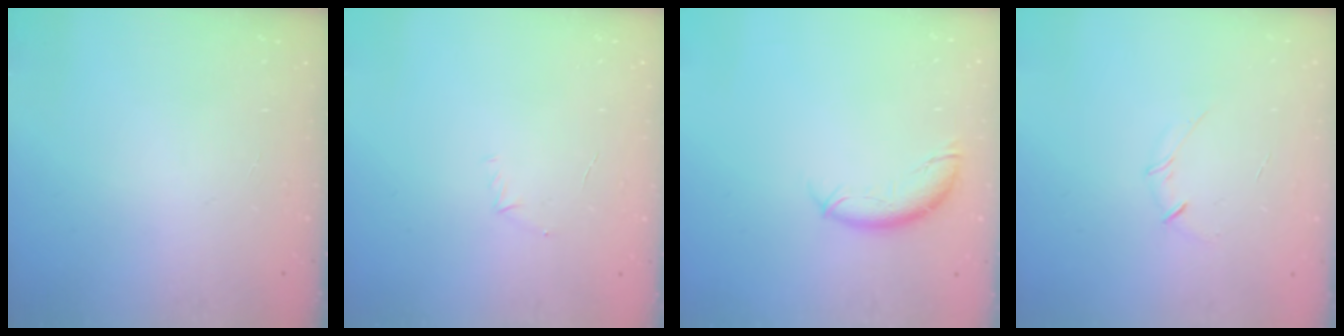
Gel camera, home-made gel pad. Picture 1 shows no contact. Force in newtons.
{"total": 4.7, "press": 4.5, "slide": 1.3}
{"total": 8.2, "press": 8.2, "slide": 0.7}
{"total": 4.1, "press": 4.0, "slide": 0.9}